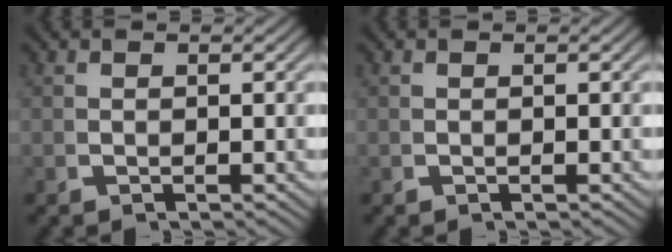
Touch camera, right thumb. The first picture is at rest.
{"total": 0.0}